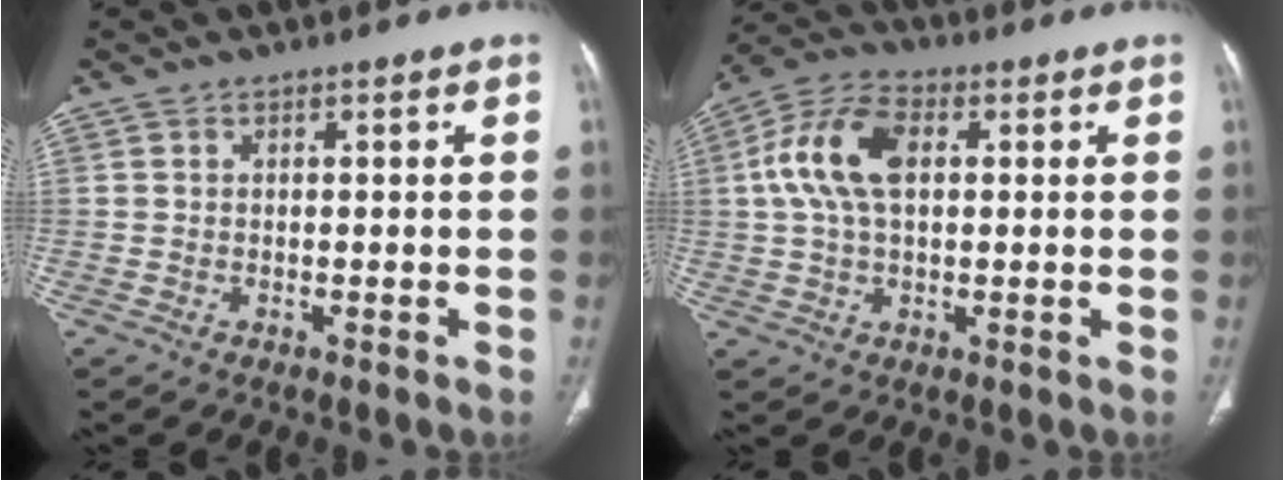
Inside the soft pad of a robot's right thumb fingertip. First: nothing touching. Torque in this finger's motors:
{"motor_torque": [-0.56, 0.82, 1.22, -0.13, 0.38]}